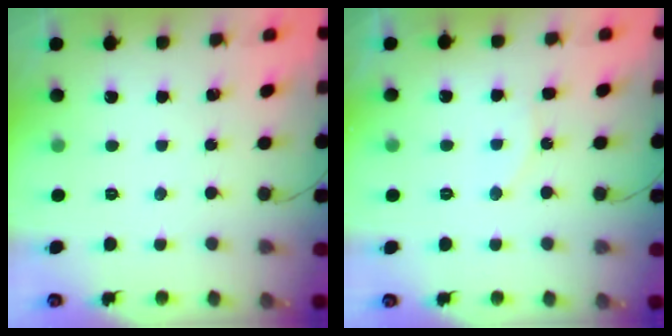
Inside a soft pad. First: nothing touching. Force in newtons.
{"total": 7.9, "press": 7.8, "slide": 0.7}